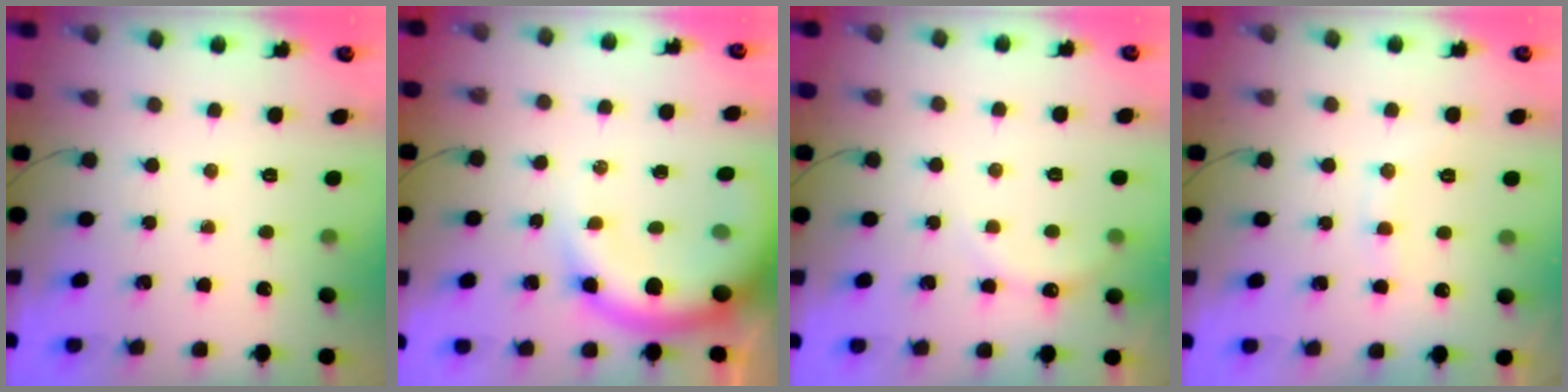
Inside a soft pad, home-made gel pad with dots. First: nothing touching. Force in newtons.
{"total": 14.5, "press": 14.2, "slide": 3.0}
{"total": 3.9, "press": 3.7, "slide": 0.9}
{"total": 8.0, "press": 7.9, "slide": 1.0}